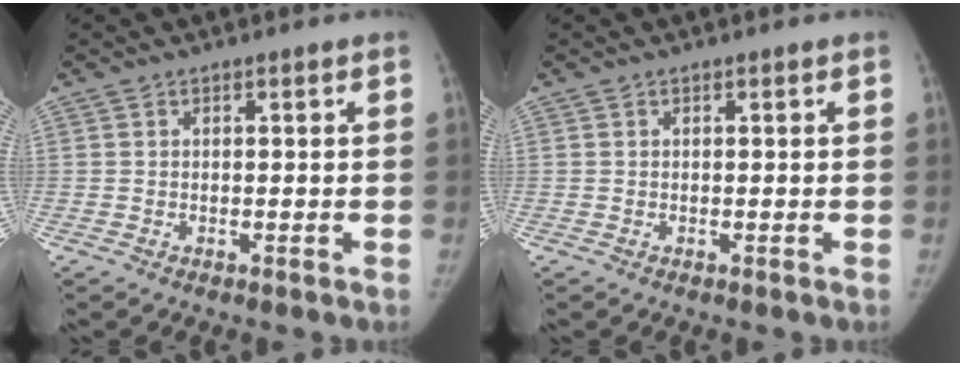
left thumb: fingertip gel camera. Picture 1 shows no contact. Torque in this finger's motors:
{"motor_torque": [0.16, 0.02, 0.05, -0.21, 0.08]}